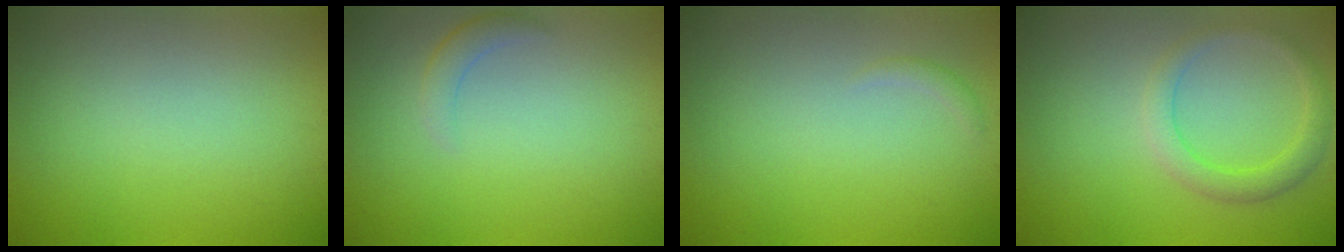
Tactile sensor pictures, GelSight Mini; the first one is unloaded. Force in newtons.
{"total": 1.5, "press": 1.5, "slide": 0.1}
{"total": 0.6, "press": 0.6, "slide": 0.0}
{"total": 2.6, "press": 2.6, "slide": 0.2}